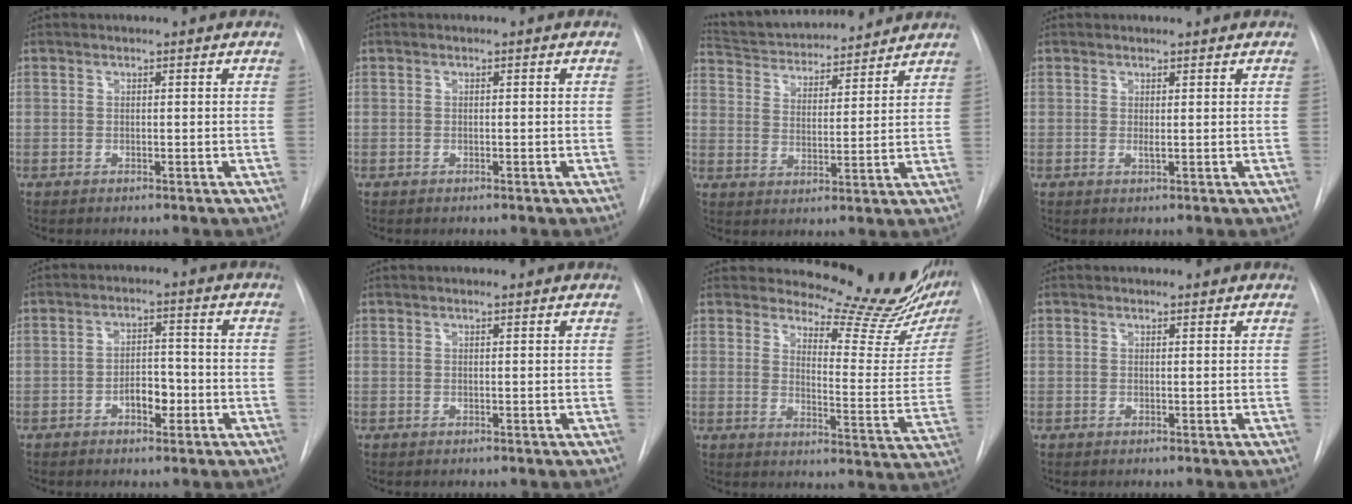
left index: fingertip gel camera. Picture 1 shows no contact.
{"total": 0.0}
{"total": 16.4, "force": [15.3, 3.3, 4.9], "torque": [-0.083, 0.019, 0.240]}
{"total": 0.6, "force": [0.2, 0.1, 0.6], "torque": [-0.018, -0.005, 0.002]}
{"total": 4.2, "force": [-1.7, 2.1, 3.2], "torque": [-0.047, 0.006, -0.028]}
{"total": 0.7, "force": [0.7, 0.2, 0.2], "torque": [-0.010, 0.006, 0.011]}
{"total": 18.4, "force": [17.0, 2.7, 6.7], "torque": [-0.078, -0.115, 0.192]}
{"total": 0.8, "force": [0.7, 0.4, 0.1], "torque": [-0.004, -0.003, 0.006]}